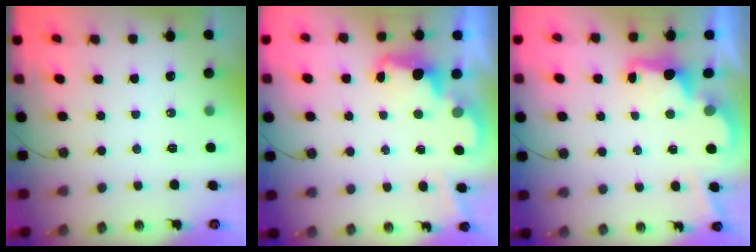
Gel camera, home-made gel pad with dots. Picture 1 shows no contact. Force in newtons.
{"total": 2.5, "press": 2.5, "slide": 0.5}
{"total": 2.6, "press": 2.4, "slide": 0.8}